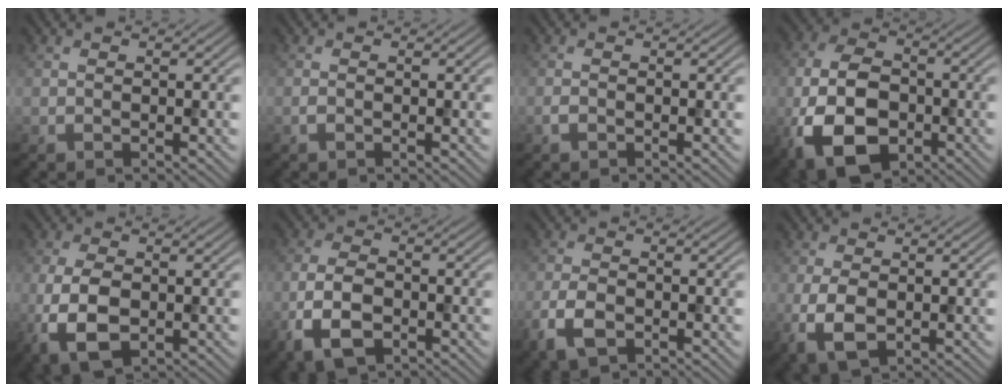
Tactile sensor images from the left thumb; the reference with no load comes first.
{"total": 0.5, "force": [-0.3, 0.2, 0.4], "torque": [-0.008, 0.000, -0.006]}
{"total": 0.7, "force": [-0.5, 0.3, 0.4], "torque": [-0.010, 0.001, -0.010]}
{"total": 12.8, "force": [-4.7, 7.9, 8.9], "torque": [-0.213, -0.026, -0.092]}
{"total": 7.2, "force": [-1.8, 4.0, 5.6], "torque": [-0.135, -0.013, -0.037]}
{"total": 6.8, "force": [-3.0, 3.7, 4.9], "torque": [-0.114, -0.009, -0.066]}
{"total": 4.6, "force": [-2.3, 2.4, 3.1], "torque": [-0.072, -0.008, -0.052]}
{"total": 5.0, "force": [-0.8, 3.0, 3.9], "torque": [-0.099, -0.013, -0.011]}